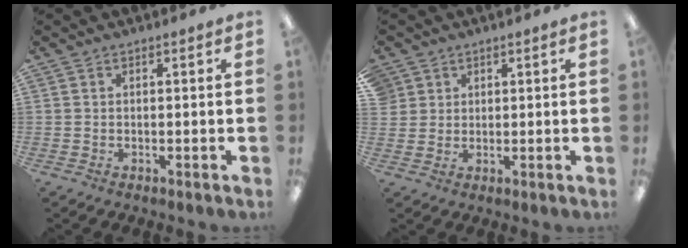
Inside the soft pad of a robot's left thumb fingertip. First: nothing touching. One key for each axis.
{"total": 3.2, "fx": 1.8, "fy": 2.7, "fz": 0.0, "tx": -0.003, "ty": 0.001, "tz": 0.032}